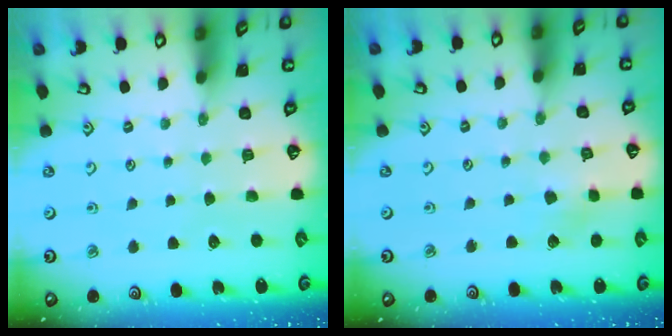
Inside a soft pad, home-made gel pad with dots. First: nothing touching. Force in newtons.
{"total": 2.3, "press": 2.3, "slide": 0.4}